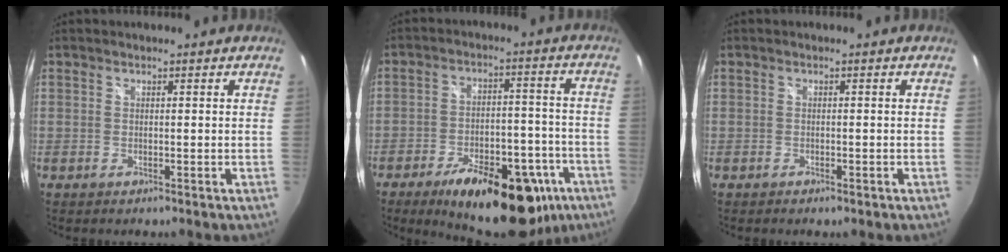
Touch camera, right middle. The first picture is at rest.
{"total": 22.1, "force": [-14.0, 9.8, 14.0], "torque": [-0.208, -0.002, -0.179]}
{"total": 1.0, "force": [-0.7, 0.4, 0.5], "torque": [-0.009, -0.004, -0.012]}